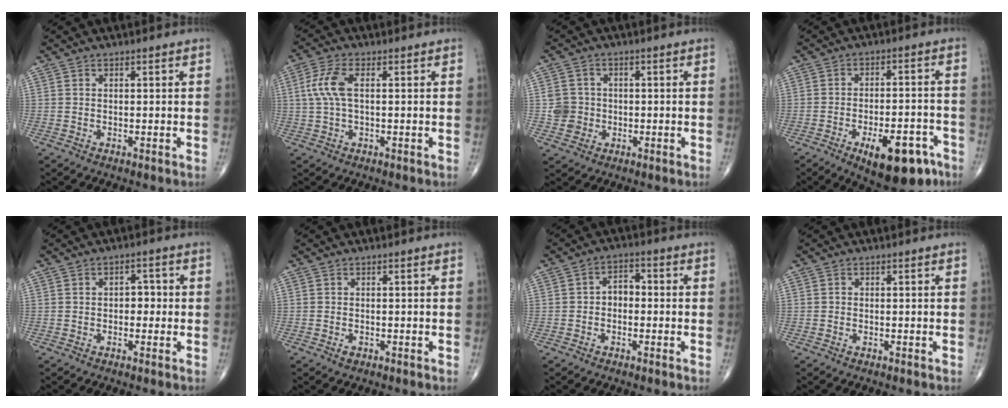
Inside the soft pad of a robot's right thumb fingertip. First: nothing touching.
{"total": 5.9, "force": [0.8, 2.4, 5.3], "torque": [-0.137, 0.014, 0.014]}
{"total": 4.5, "force": [-0.5, 4.3, 1.1], "torque": [0.002, 0.006, -0.010]}
{"total": 13.8, "force": [-7.3, 5.7, 10.2], "torque": [-0.125, 0.035, -0.095]}
{"total": 2.9, "force": [-0.2, 2.0, 2.0], "torque": [-0.007, 0.008, -0.010]}
{"total": 0.8, "force": [-0.4, 0.5, 0.4], "torque": [-0.003, 0.002, -0.007]}
{"total": 4.8, "force": [-0.9, 3.3, 3.4], "torque": [-0.040, 0.026, -0.029]}
{"total": 0.0}